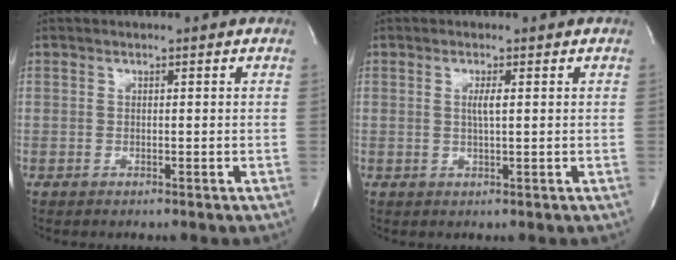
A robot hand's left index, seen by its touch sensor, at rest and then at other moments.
{"total": 1.7, "force": [0.4, -0.1, 1.7], "torque": [-0.037, -0.001, 0.007]}